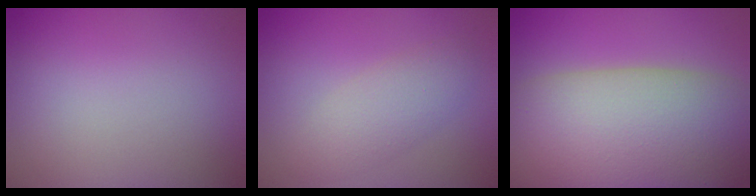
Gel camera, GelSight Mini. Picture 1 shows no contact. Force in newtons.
{"total": 2.8, "press": 2.8, "slide": 0.1}
{"total": 14.3, "press": 14.3, "slide": 0.8}